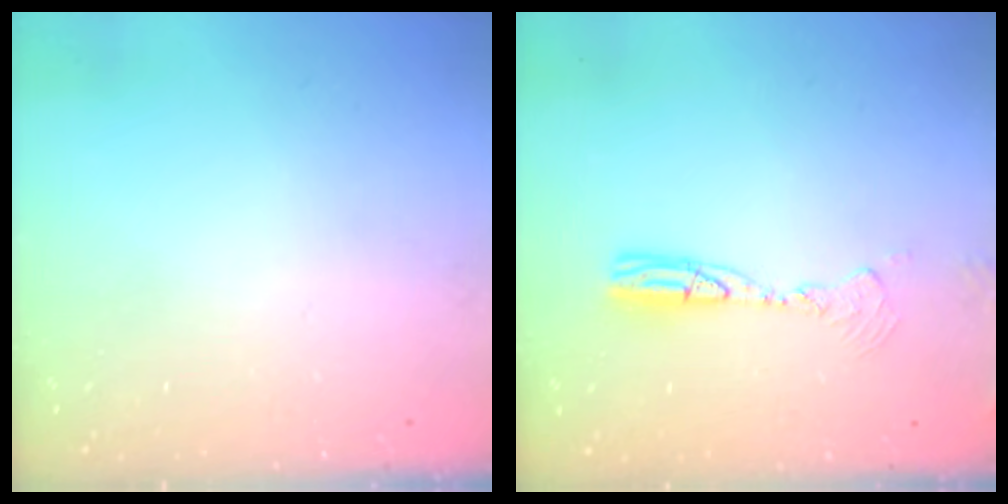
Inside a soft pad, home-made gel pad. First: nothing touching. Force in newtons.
{"total": 9.2, "press": 9.0, "slide": 2.2}